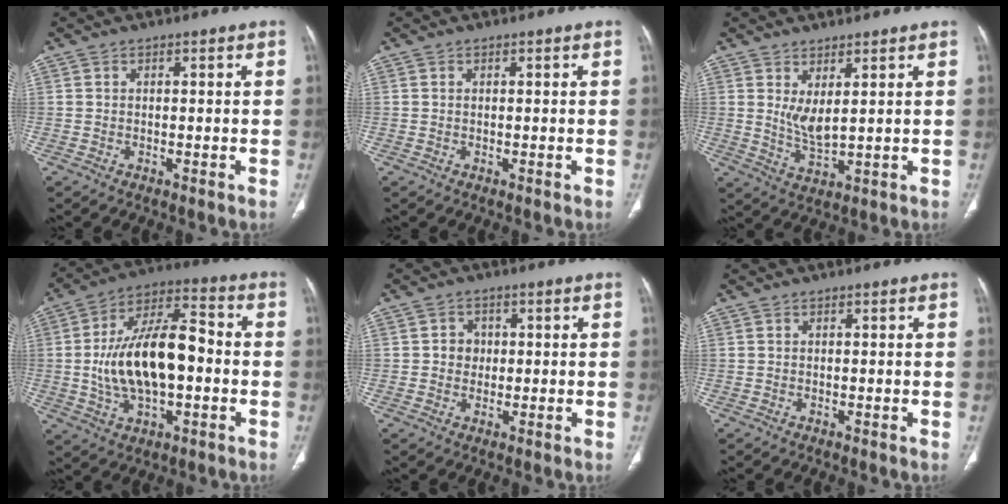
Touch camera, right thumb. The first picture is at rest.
{"total": 0.0}
{"total": 5.0, "force": [1.9, 1.5, 4.3], "torque": [-0.085, -0.029, 0.047]}
{"total": 19.1, "force": [-1.3, 9.5, 16.5], "torque": [-0.291, 0.031, -0.023]}
{"total": 3.2, "force": [0.2, 2.9, 1.2], "torque": [0.003, 0.006, 0.000]}
{"total": 0.0}